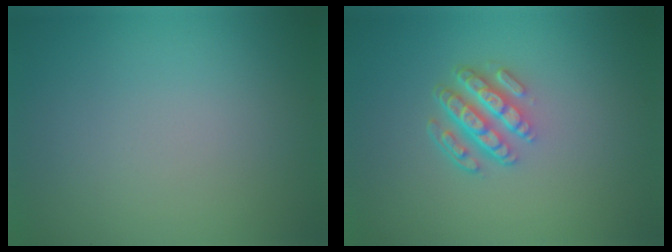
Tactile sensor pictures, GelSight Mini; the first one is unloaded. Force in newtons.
{"total": 4.2, "press": 3.1, "slide": 2.9}